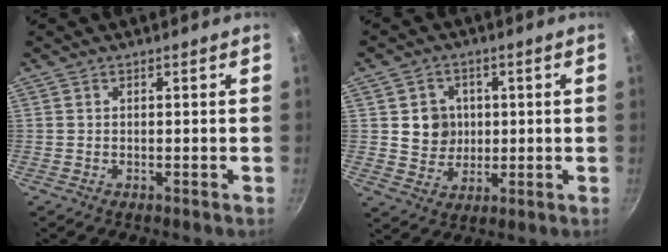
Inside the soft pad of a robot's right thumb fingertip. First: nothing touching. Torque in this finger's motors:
{"motor_torque": [0.32, 1.74, 0.77, -0.24, 0.01]}